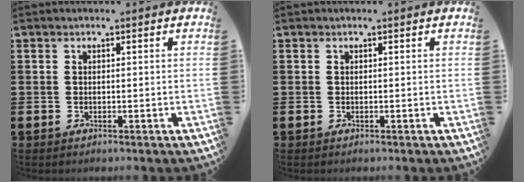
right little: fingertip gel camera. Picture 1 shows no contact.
{"total": 0.0}